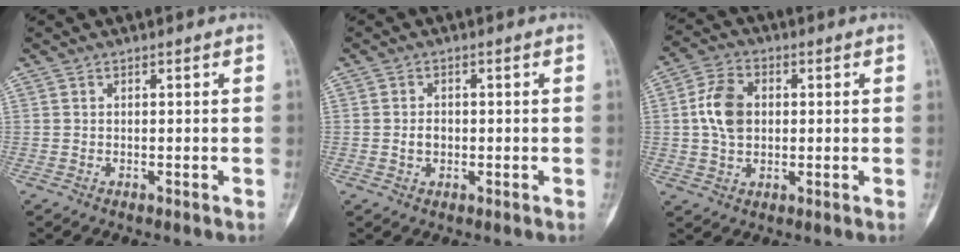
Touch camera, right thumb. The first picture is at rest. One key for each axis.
{"total": 2.3, "fx": -0.3, "fy": 1.8, "fz": 1.4, "tx": -0.017, "ty": 0.005, "tz": -0.006}
{"total": 8.6, "fx": 0.8, "fy": 6.0, "fz": 6.1, "tx": -0.103, "ty": 0.009, "tz": 0.011}